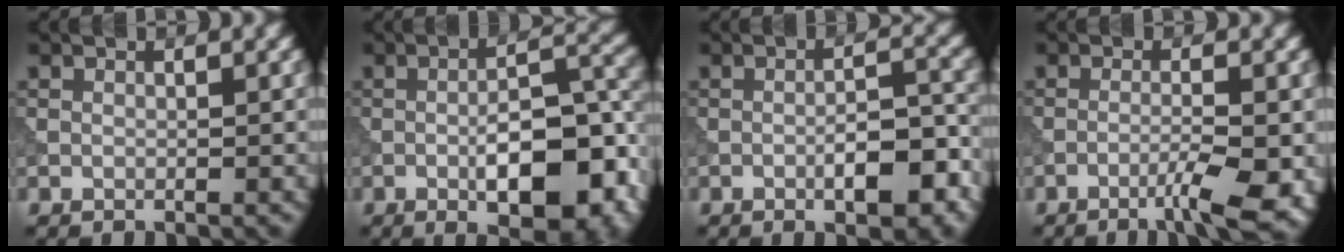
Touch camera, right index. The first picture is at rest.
{"total": 10.8, "force": [-3.5, 4.1, 9.4], "torque": [-0.131, 0.000, -0.048]}
{"total": 5.7, "force": [-2.3, 1.7, 4.9], "torque": [-0.071, 0.006, -0.032]}
{"total": 4.3, "force": [-1.9, 0.5, 3.8], "torque": [-0.062, 0.003, -0.037]}